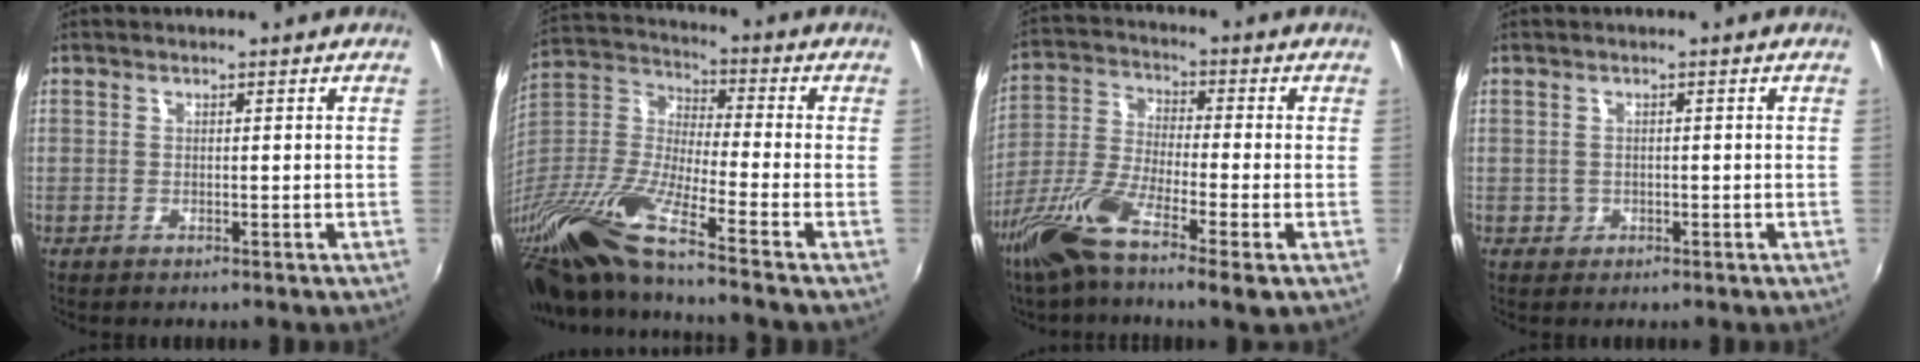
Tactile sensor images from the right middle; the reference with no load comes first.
{"total": 21.5, "force": [-16.0, 0.7, 14.3], "torque": [-0.272, -0.048, -0.309]}
{"total": 12.4, "force": [-7.2, 2.0, 9.9], "torque": [-0.215, -0.021, -0.150]}
{"total": 1.2, "force": [-0.3, 1.2, 0.1], "torque": [-0.001, -0.002, -0.003]}